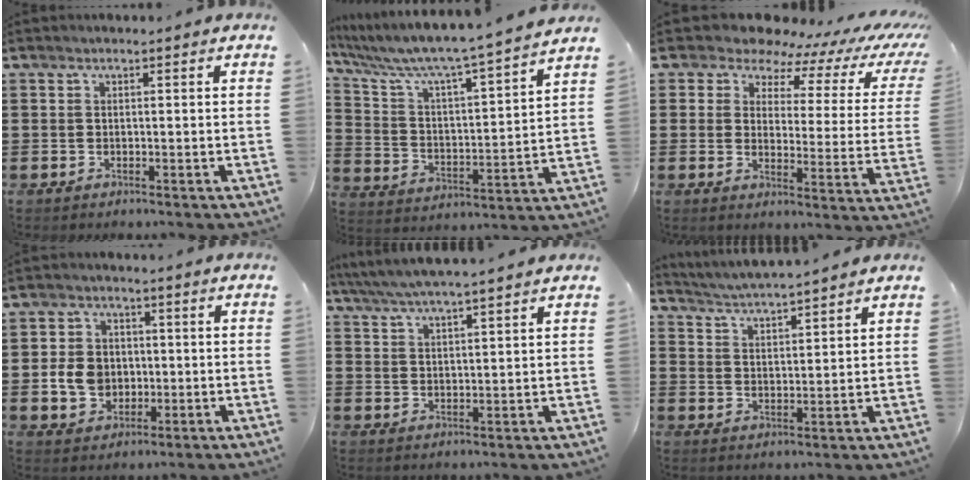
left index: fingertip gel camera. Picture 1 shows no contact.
{"total": 6.2, "force": [5.5, -0.5, 2.8], "torque": [-0.082, -0.054, 0.082]}
{"total": 6.4, "force": [5.6, 2.5, 1.9], "torque": [-0.058, -0.040, 0.092]}
{"total": 6.0, "force": [-0.6, 5.0, 3.3], "torque": [-0.070, 0.008, -0.014]}
{"total": 4.6, "force": [4.2, -0.6, 1.6], "torque": [-0.045, -0.018, 0.074]}
{"total": 3.8, "force": [3.7, -0.7, 0.4], "torque": [-0.025, -0.025, 0.063]}